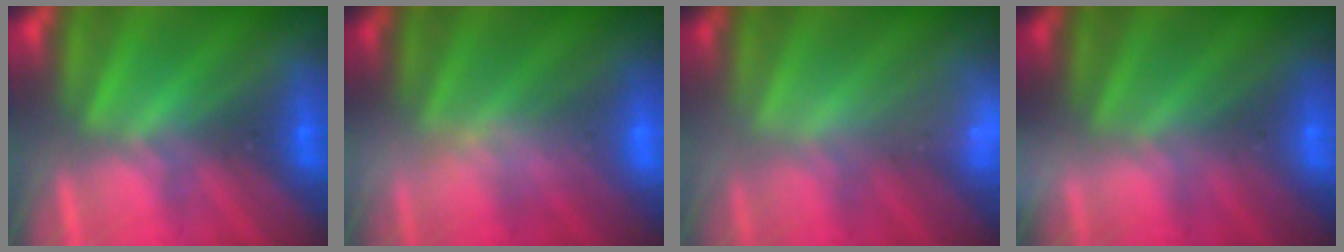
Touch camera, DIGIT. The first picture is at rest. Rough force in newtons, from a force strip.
{"total": 2.4}
{"total": 2.3}
{"total": 2.1}